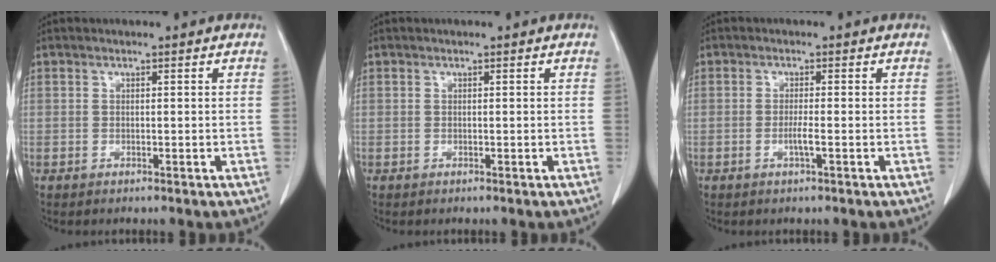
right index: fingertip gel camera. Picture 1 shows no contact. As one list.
[{"total": 0.0}, {"total": 2.0, "force": [-0.7, 0.1, 1.9], "torque": [-0.039, -0.001, -0.013]}]